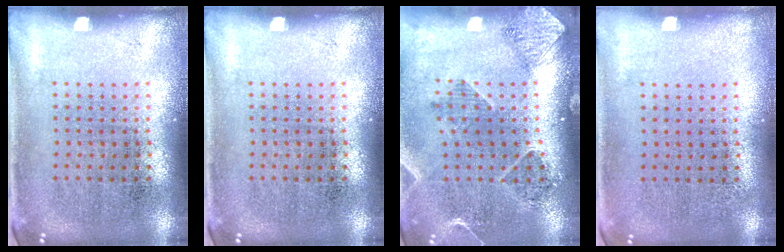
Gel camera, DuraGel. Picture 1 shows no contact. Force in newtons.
{"total": 0.0}
{"total": 1.6, "press": 1.5, "slide": 0.4}
{"total": 0.0}